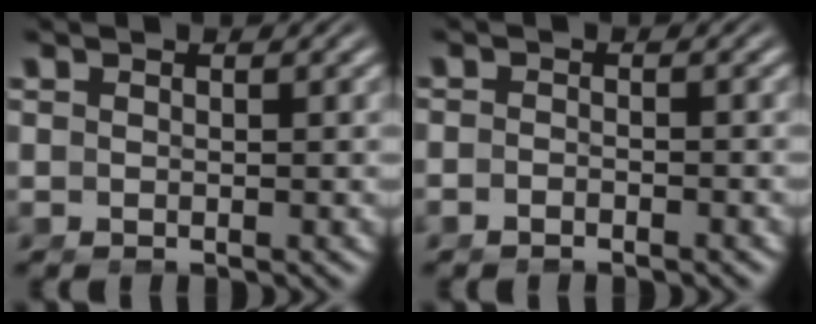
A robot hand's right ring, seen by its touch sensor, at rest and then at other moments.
{"total": 1.3, "force": [-1.3, 0.2, 0.1], "torque": [-0.005, -0.003, -0.024]}